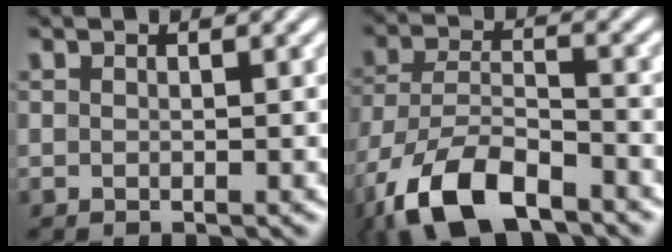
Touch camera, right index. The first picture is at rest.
{"total": 7.6, "force": [-4.0, 4.3, 4.8], "torque": [-0.108, -0.029, -0.053]}